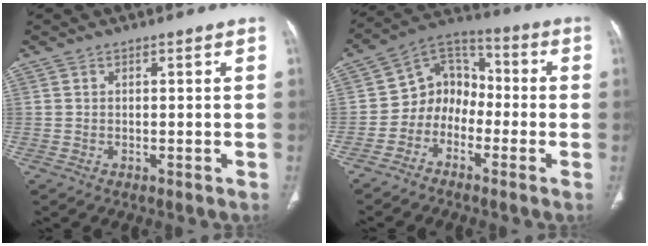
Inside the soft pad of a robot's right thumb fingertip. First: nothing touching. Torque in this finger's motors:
{"motor_torque": [-0.42, 0.19, 0.13, -0.09, -0.06]}